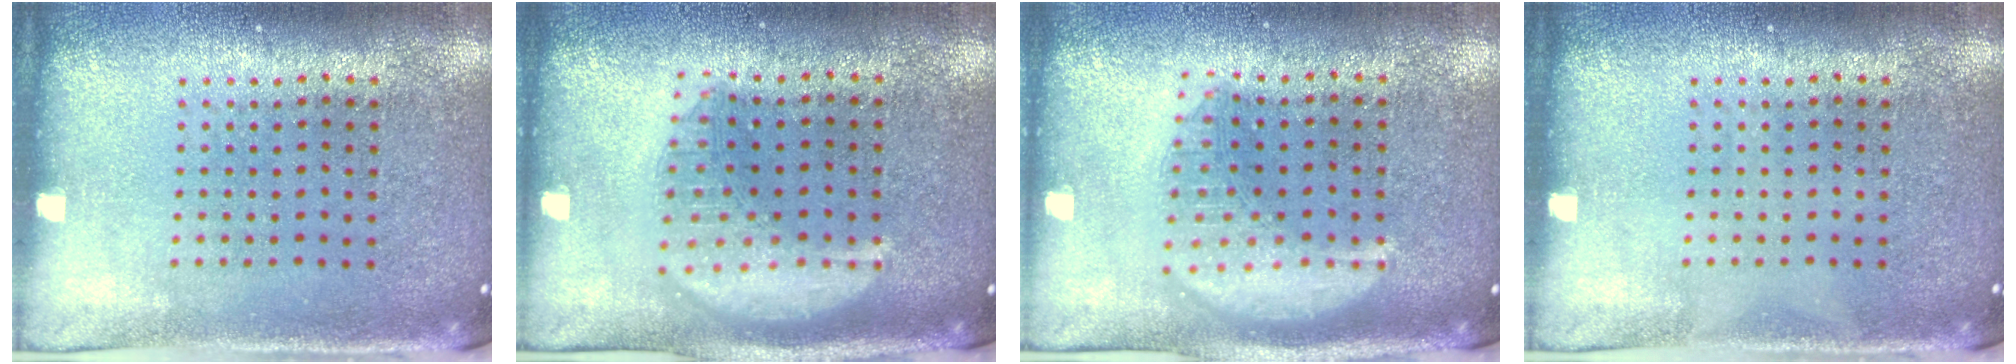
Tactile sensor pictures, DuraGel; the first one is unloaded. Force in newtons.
{"total": 2.4, "press": 2.4, "slide": 0.3}
{"total": 3.0, "press": 3.0, "slide": 0.4}
{"total": 0.0}